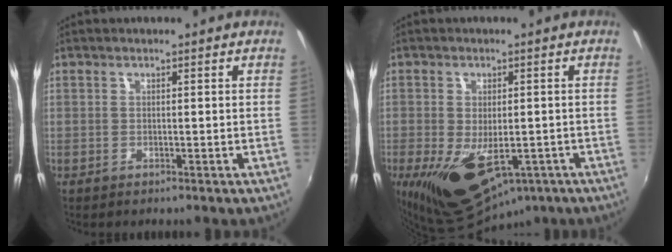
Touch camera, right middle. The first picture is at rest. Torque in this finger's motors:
{"motor_torque": [1.88, -0.26, 1.05, 0.21]}